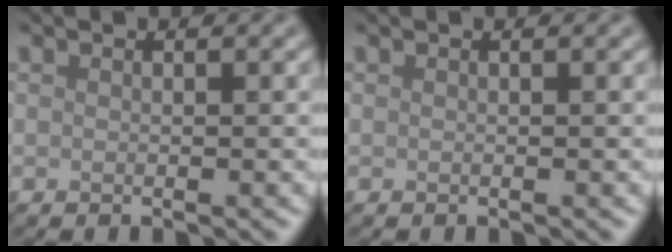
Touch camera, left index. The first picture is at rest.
{"total": 0.0}